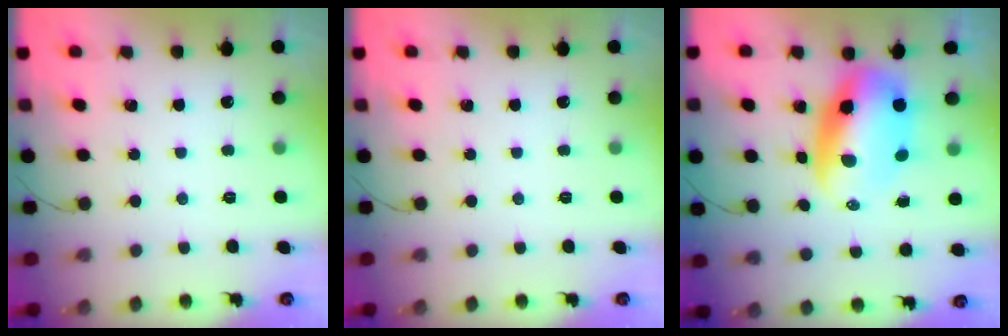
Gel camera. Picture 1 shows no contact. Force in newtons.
{"total": 0.0}
{"total": 10.5, "press": 10.1, "slide": 2.8}